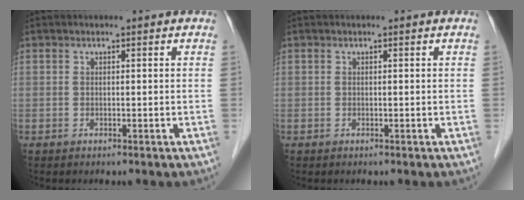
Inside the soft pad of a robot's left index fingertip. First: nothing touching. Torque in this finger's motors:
{"motor_torque": [-0.04, 0.00, -0.02, 0.00]}